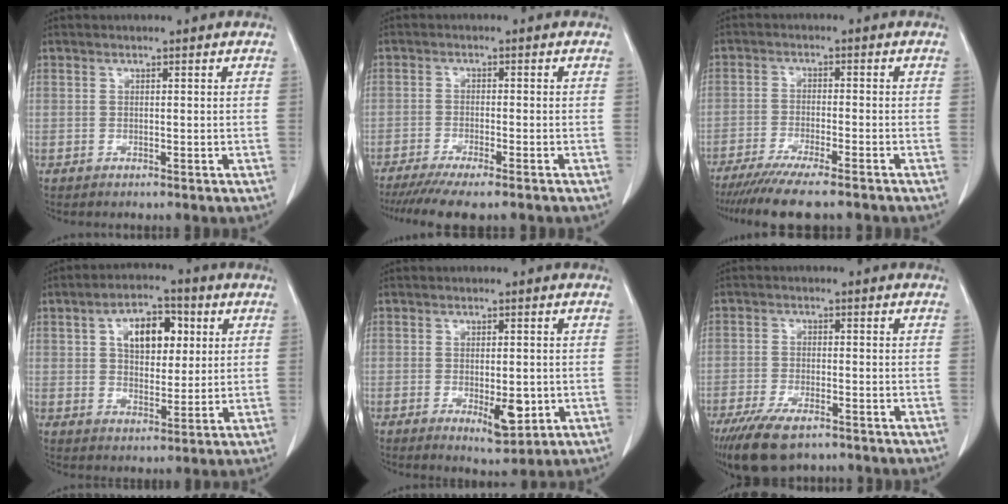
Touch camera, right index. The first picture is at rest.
{"total": 10.4, "force": [-8.6, 0.8, 5.8], "torque": [-0.076, -0.020, -0.130]}
{"total": 12.0, "force": [-10.1, 0.6, 6.5], "torque": [-0.089, -0.028, -0.156]}
{"total": 9.1, "force": [2.7, 5.1, 7.0], "torque": [-0.119, 0.019, 0.046]}
{"total": 5.6, "force": [-1.5, 2.1, 5.0], "torque": [-0.071, -0.008, -0.012]}
{"total": 9.6, "force": [-6.9, 3.2, 5.9], "torque": [-0.101, -0.016, -0.113]}